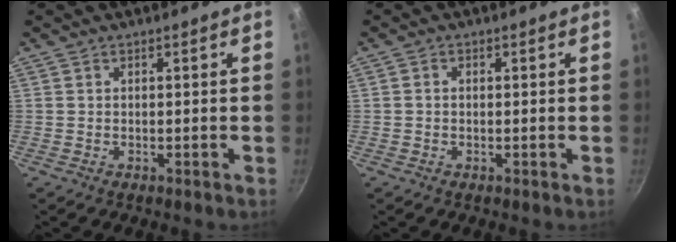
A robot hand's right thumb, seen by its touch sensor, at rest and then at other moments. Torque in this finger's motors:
{"motor_torque": [0.27, -0.34, -0.30, 0.23, 0.03]}